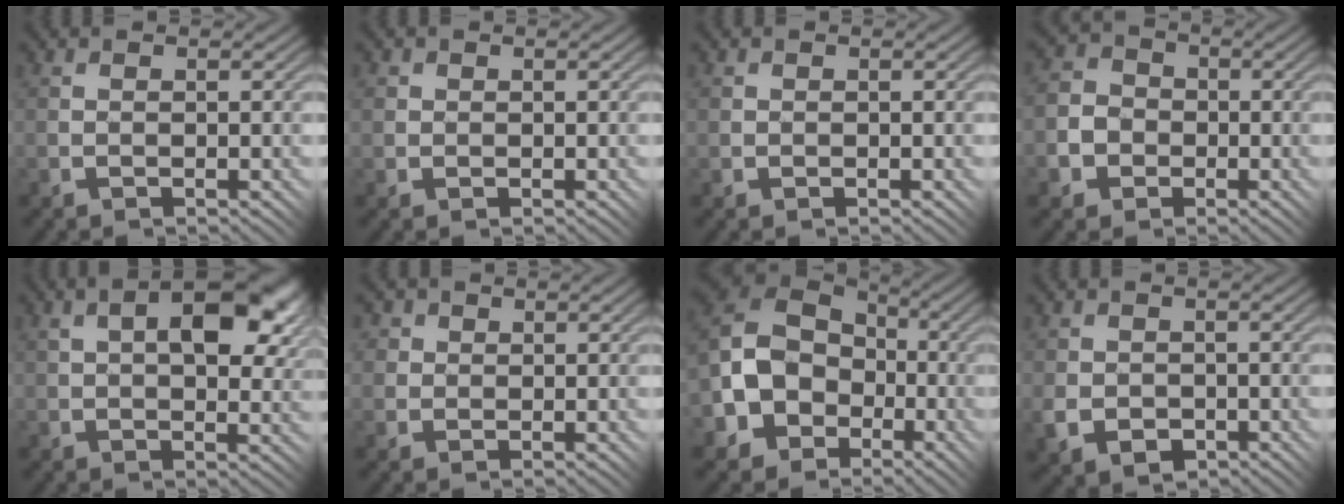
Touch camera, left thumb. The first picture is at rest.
{"total": 1.4, "force": [0.4, 1.3, 0.0], "torque": [-0.004, 0.003, 0.007]}
{"total": 0.7, "force": [0.1, 0.7, 0.0], "torque": [-0.001, -0.003, 0.001]}
{"total": 5.5, "force": [-1.7, 5.1, 1.3], "torque": [-0.041, -0.006, -0.054]}
{"total": 11.1, "force": [3.8, 5.8, 8.7], "torque": [-0.136, 0.006, 0.067]}
{"total": 4.1, "force": [1.9, 3.6, 0.9], "torque": [-0.029, 0.016, 0.020]}
{"total": 11.2, "force": [-2.7, 9.5, 5.3], "torque": [-0.154, -0.019, -0.067]}
{"total": 4.1, "force": [-1.6, 3.2, 2.0], "torque": [-0.041, -0.012, -0.029]}